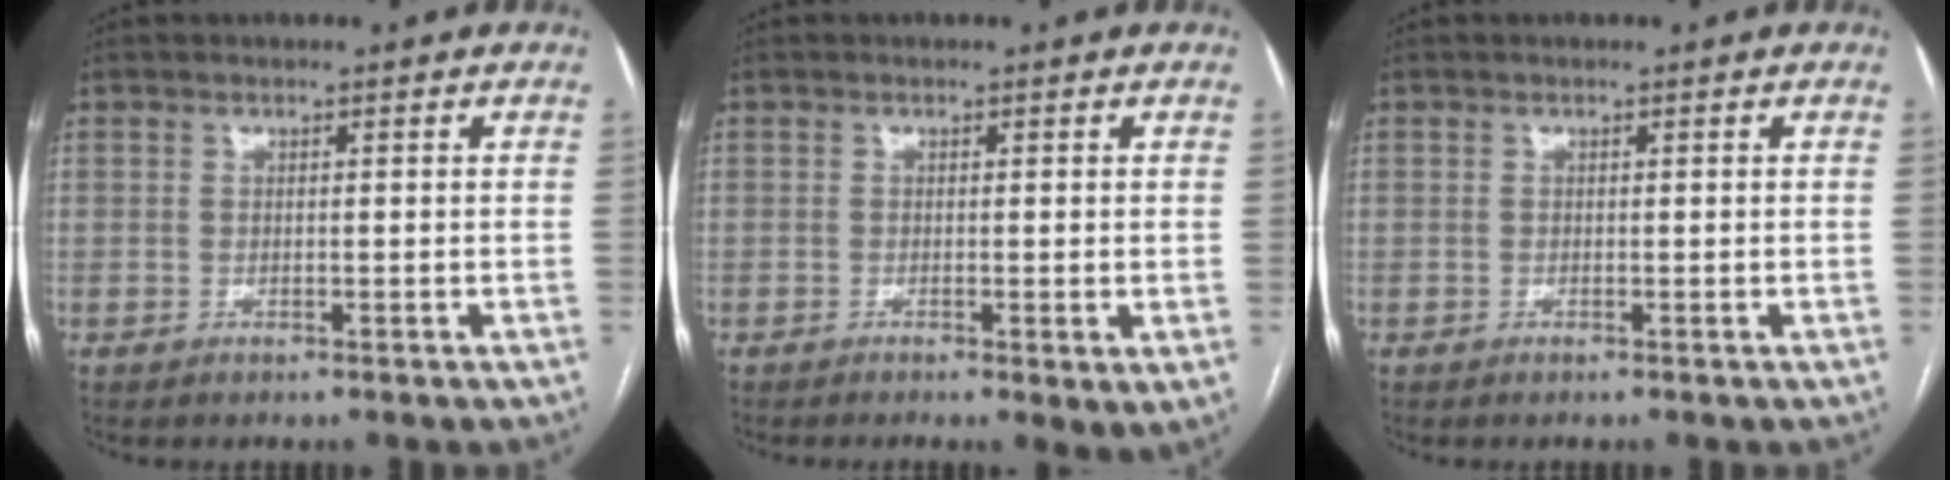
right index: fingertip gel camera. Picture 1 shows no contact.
{"total": 2.8, "force": [-0.8, 0.7, 2.6], "torque": [-0.034, -0.009, -0.012]}
{"total": 0.0}